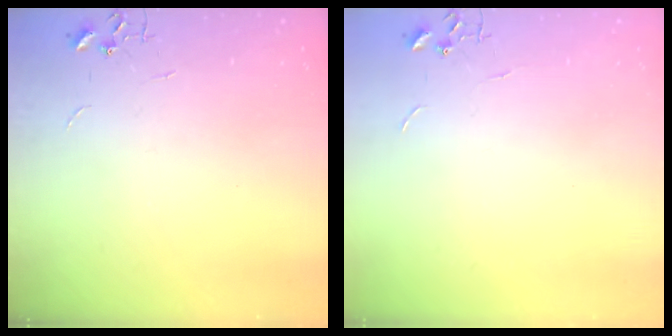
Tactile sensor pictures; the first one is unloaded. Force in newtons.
{"total": 0.0}